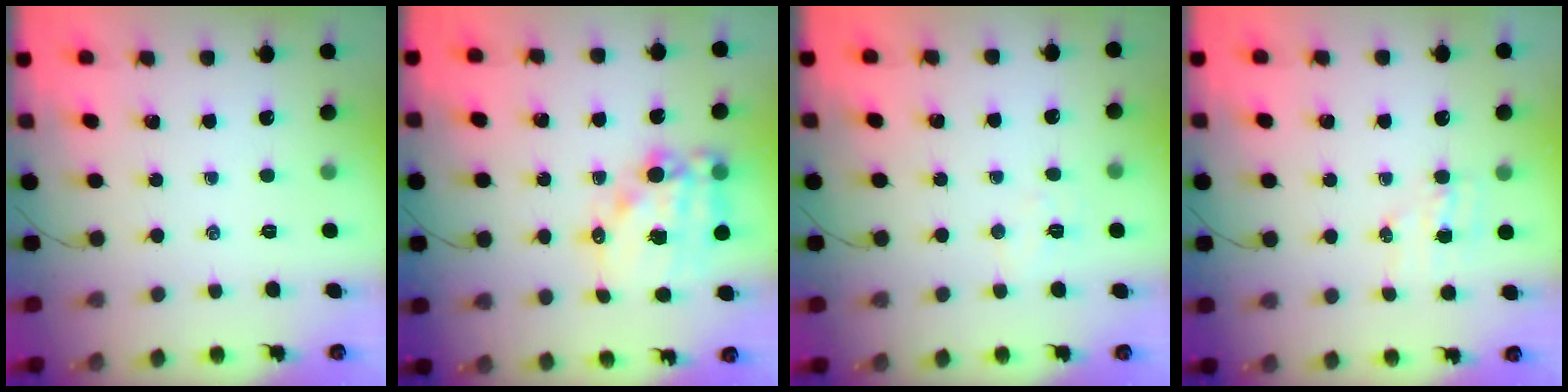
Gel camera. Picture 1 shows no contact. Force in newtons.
{"total": 15.3, "press": 14.9, "slide": 3.6}
{"total": 4.8, "press": 4.7, "slide": 1.0}
{"total": 4.7, "press": 4.6, "slide": 1.0}